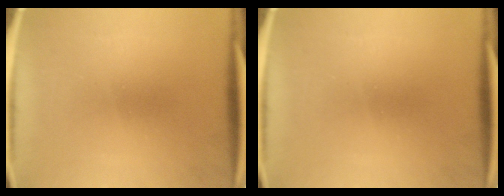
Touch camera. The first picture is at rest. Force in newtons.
{"total": 0.0}